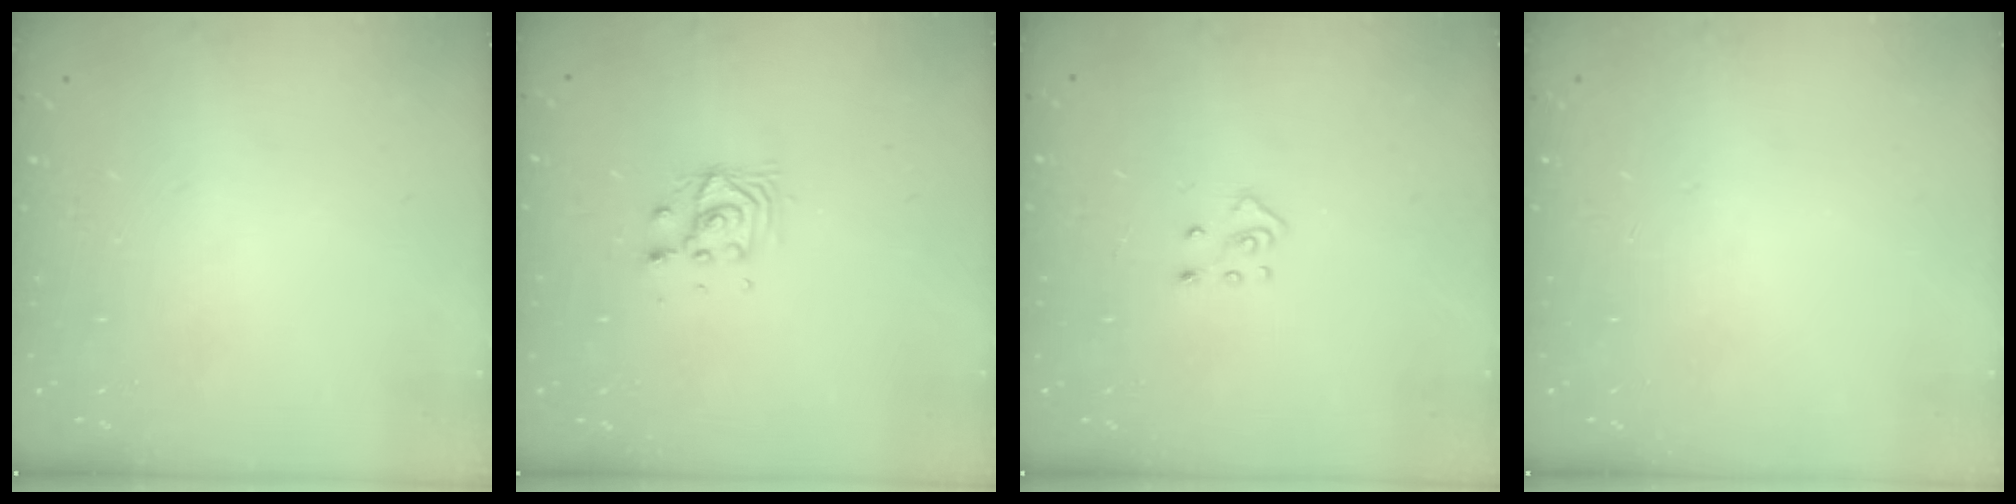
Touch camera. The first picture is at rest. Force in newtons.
{"total": 5.4, "press": 5.4, "slide": 0.1}
{"total": 3.9, "press": 3.8, "slide": 0.3}
{"total": 0.0}